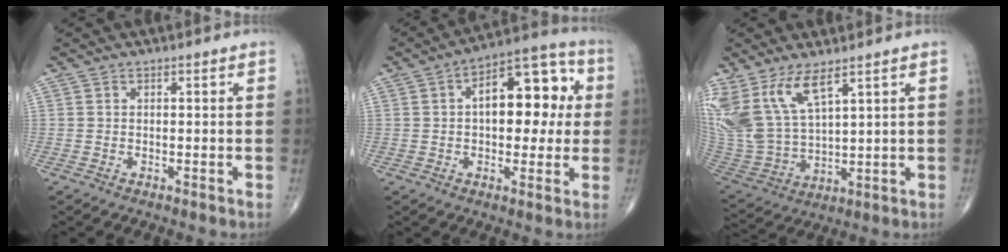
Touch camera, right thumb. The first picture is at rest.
{"total": 15.4, "force": [2.3, 8.2, 12.9], "torque": [-0.148, 0.029, 0.027]}
{"total": 14.3, "force": [8.1, 5.8, 10.2], "torque": [-0.218, -0.037, 0.184]}